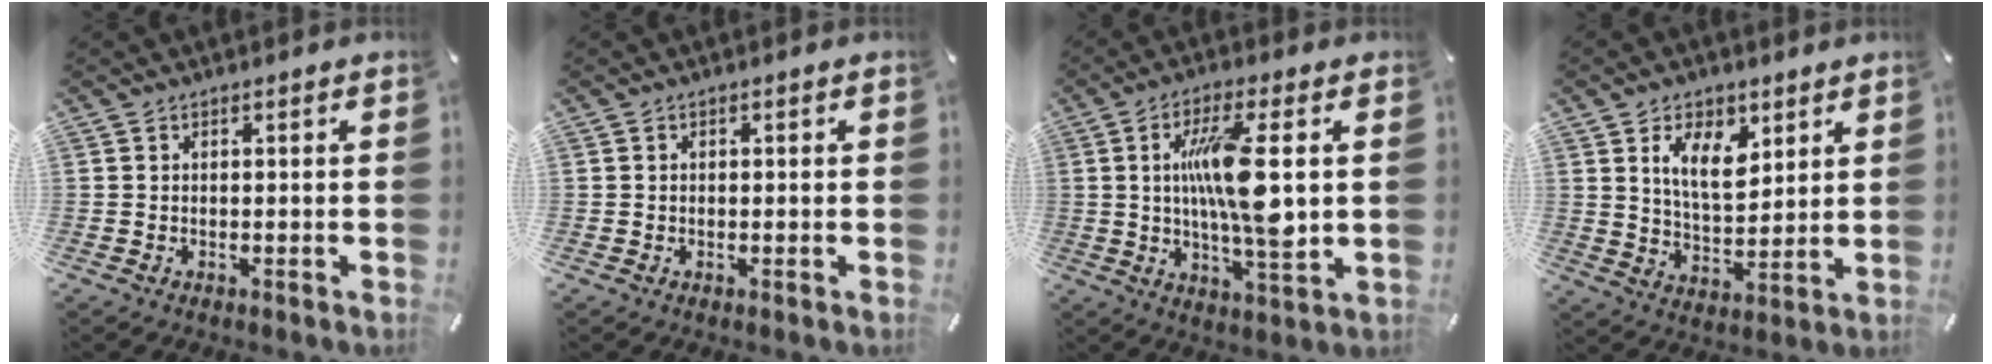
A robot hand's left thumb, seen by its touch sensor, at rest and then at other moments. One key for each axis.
{"total": 0.6, "fx": -0.1, "fy": 0.5, "fz": 0.2, "tx": -0.003, "ty": 0.003, "tz": -0.003}
{"total": 14.7, "fx": 1.9, "fy": 3.6, "fz": 14.2, "tx": -0.273, "ty": -0.014, "tz": 0.020}
{"total": 10.4, "fx": 5.3, "fy": 5.8, "fz": 6.8, "tx": -0.119, "ty": -0.012, "tz": 0.094}